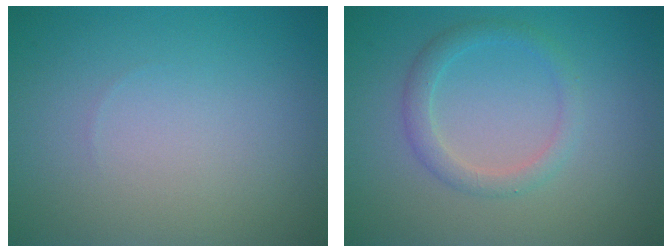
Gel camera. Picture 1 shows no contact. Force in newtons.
{"total": 2.1, "press": 2.1, "slide": 0.1}